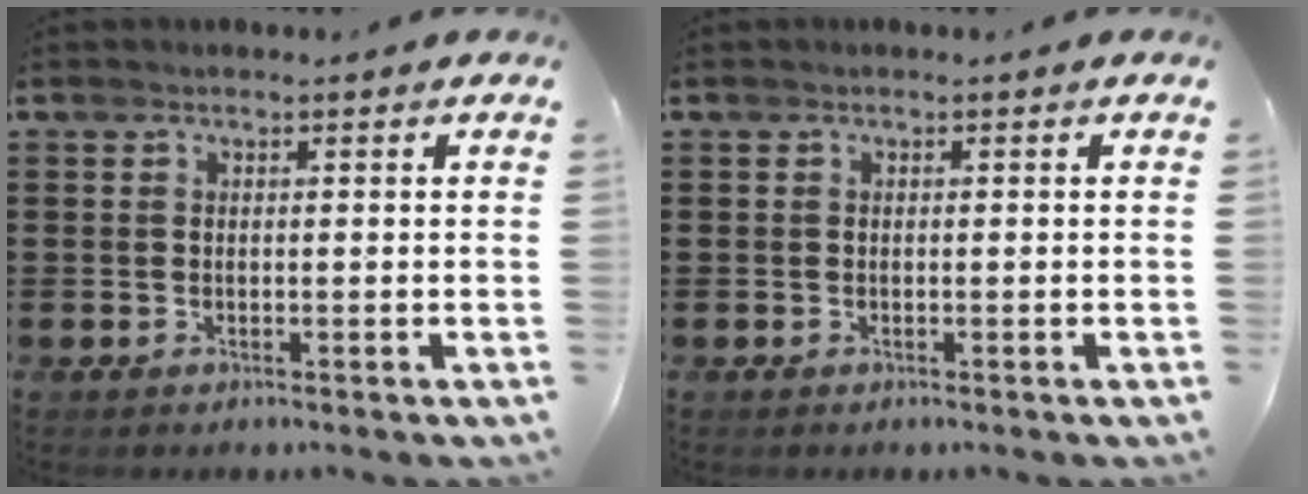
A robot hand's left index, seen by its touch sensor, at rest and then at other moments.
{"total": 0.0}